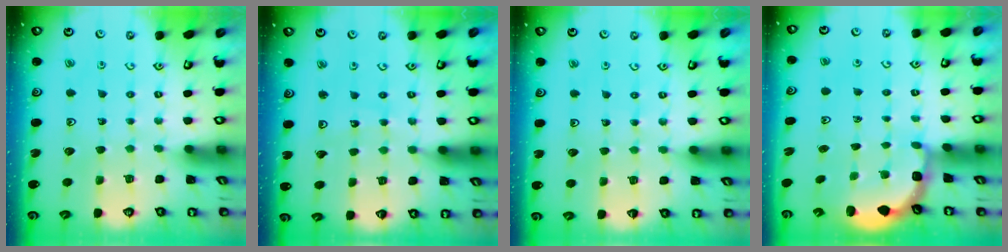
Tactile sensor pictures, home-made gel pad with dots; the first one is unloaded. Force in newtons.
{"total": 5.7, "press": 5.6, "slide": 0.7}
{"total": 2.2, "press": 2.2, "slide": 0.2}
{"total": 2.8, "press": 2.4, "slide": 1.4}